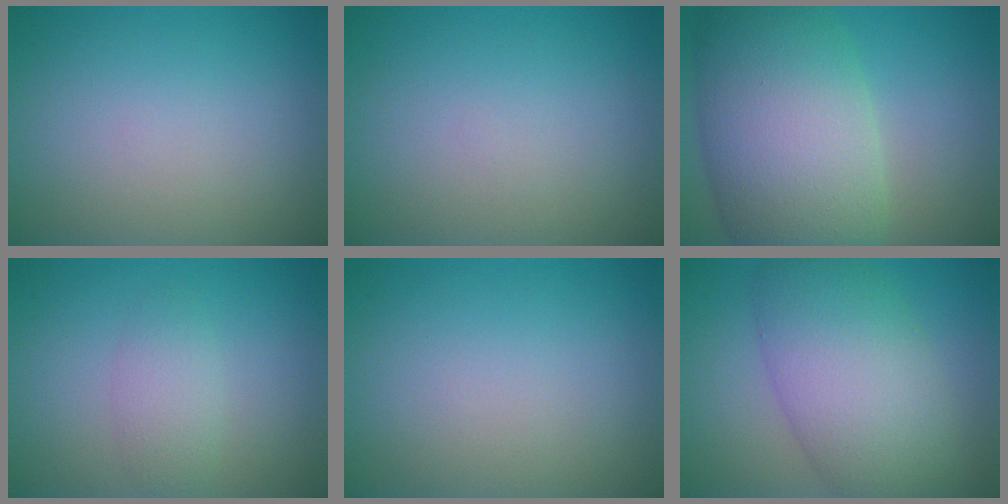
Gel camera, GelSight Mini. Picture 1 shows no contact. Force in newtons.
{"total": 0.0}
{"total": 12.4, "press": 12.4, "slide": 0.5}
{"total": 1.9, "press": 1.9, "slide": 0.1}
{"total": 0.0}
{"total": 9.1, "press": 9.1, "slide": 0.2}